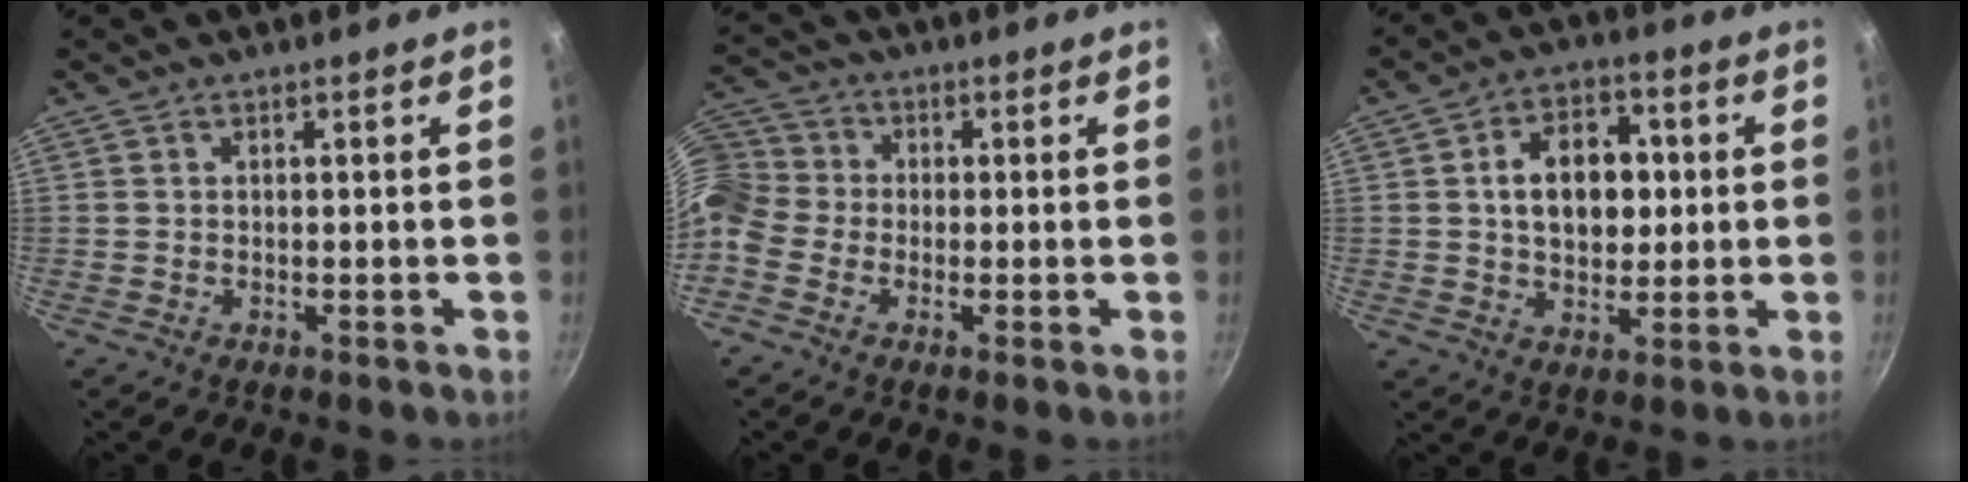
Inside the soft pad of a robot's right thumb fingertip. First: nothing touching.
{"total": 10.0, "force": [-1.8, 8.6, 4.9], "torque": [-0.104, 0.037, -0.057]}
{"total": 11.8, "force": [1.5, 8.4, 8.2], "torque": [-0.092, 0.011, 0.020]}